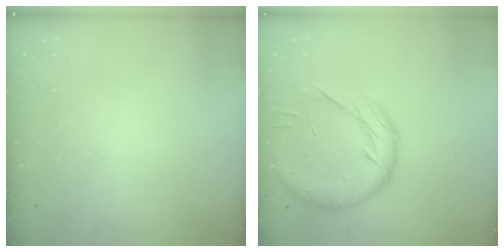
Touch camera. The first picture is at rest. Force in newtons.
{"total": 18.4, "press": 18.2, "slide": 2.8}